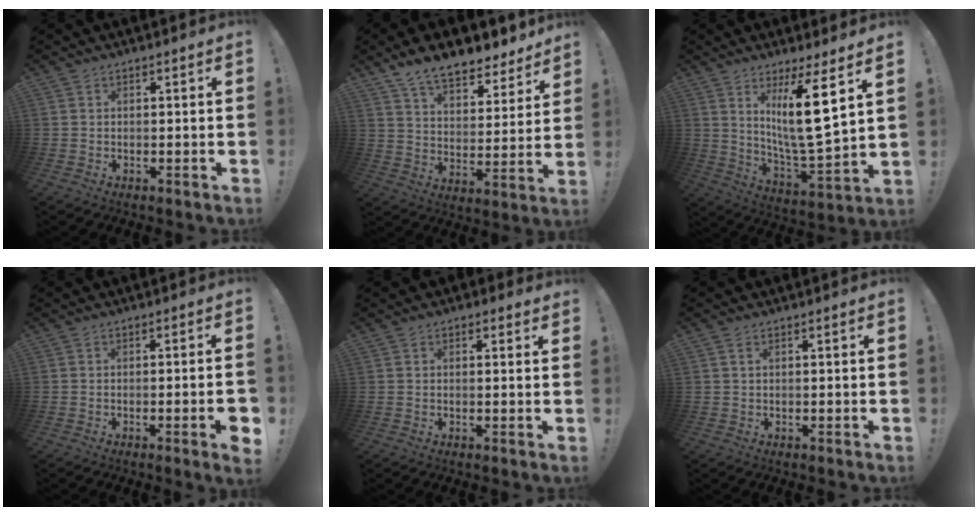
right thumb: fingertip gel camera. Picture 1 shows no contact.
{"total": 12.5, "force": [10.4, 4.7, 5.0], "torque": [-0.098, -0.074, 0.187]}
{"total": 15.5, "force": [7.1, 2.1, 13.6], "torque": [-0.235, -0.052, 0.102]}
{"total": 3.7, "force": [-0.9, -0.1, 3.6], "torque": [-0.055, -0.006, -0.012]}
{"total": 1.5, "force": [0.6, 1.3, 0.4], "torque": [0.005, -0.003, 0.008]}
{"total": 1.4, "force": [0.7, 0.6, 1.0], "torque": [-0.017, 0.001, 0.011]}